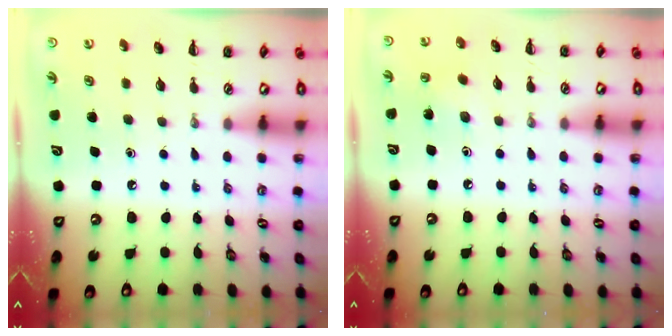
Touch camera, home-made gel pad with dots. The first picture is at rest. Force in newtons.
{"total": 1.5, "press": 1.4, "slide": 0.7}